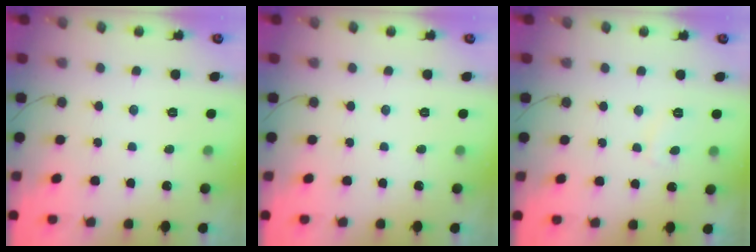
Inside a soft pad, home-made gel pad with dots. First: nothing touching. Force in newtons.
{"total": 0.0}
{"total": 2.6, "press": 2.5, "slide": 0.7}